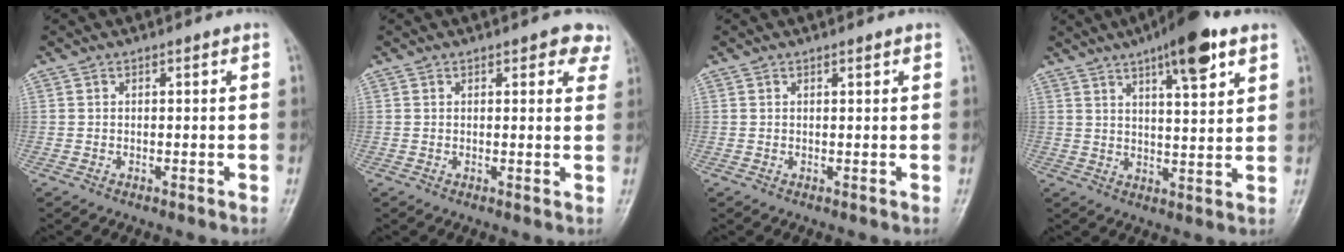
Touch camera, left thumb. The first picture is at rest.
{"total": 4.2, "force": [2.6, 2.1, 2.6], "torque": [0.003, -0.007, 0.022]}
{"total": 0.6, "force": [0.5, 0.1, 0.4], "torque": [-0.007, -0.002, 0.006]}
{"total": 12.4, "force": [7.1, 3.3, 9.6], "torque": [-0.123, -0.026, 0.103]}